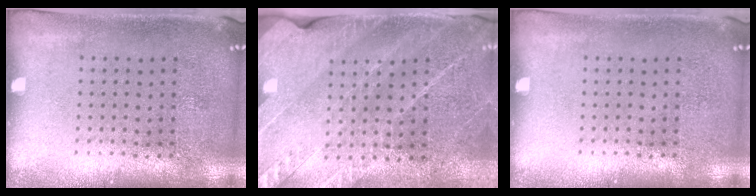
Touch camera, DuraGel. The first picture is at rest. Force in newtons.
{"total": 2.7, "press": 2.7, "slide": 0.1}
{"total": 0.0}